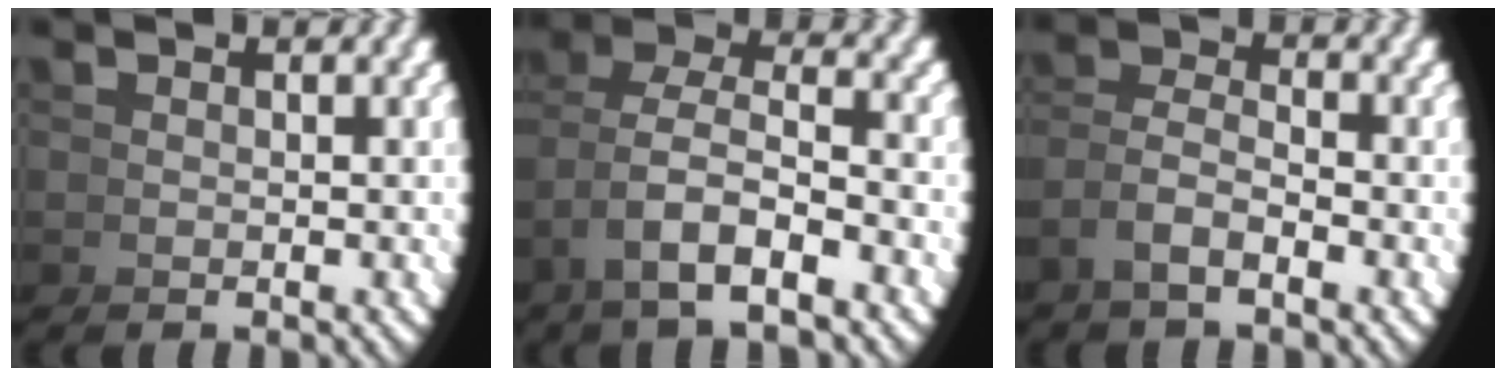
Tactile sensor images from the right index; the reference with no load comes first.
{"total": 4.7, "force": [0.8, 2.5, 3.9], "torque": [-0.080, -0.003, 0.018]}
{"total": 2.7, "force": [-0.9, 1.5, 2.1], "torque": [-0.048, -0.010, -0.014]}